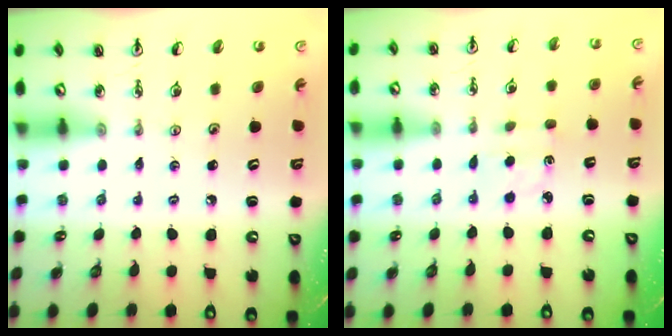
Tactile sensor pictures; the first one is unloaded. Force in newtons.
{"total": 1.7, "press": 1.7, "slide": 0.5}